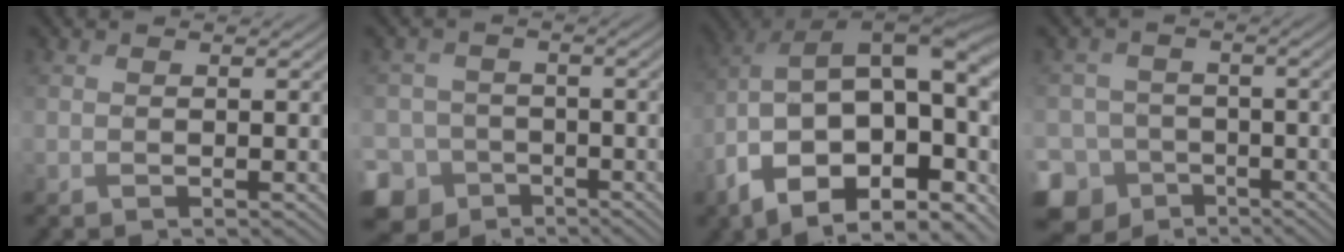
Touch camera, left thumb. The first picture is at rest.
{"total": 9.3, "force": [-4.3, 8.0, 1.9], "torque": [-0.076, -0.021, -0.091]}
{"total": 19.5, "force": [-6.0, 11.5, 14.5], "torque": [-0.257, -0.024, -0.078]}
{"total": 10.7, "force": [-5.2, 9.0, 2.4], "torque": [-0.091, -0.028, -0.103]}